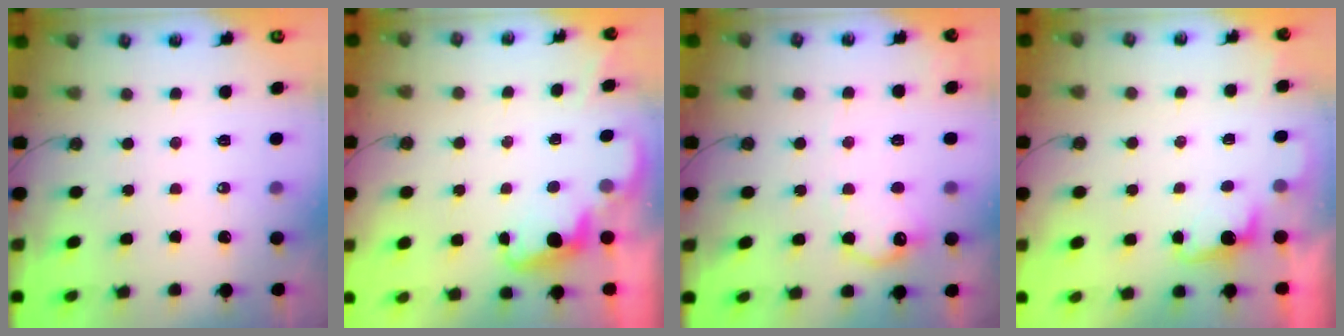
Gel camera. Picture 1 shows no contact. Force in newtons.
{"total": 2.5, "press": 2.4, "slide": 0.7}
{"total": 14.0, "press": 13.9, "slide": 0.6}
{"total": 1.3, "press": 1.0, "slide": 0.8}